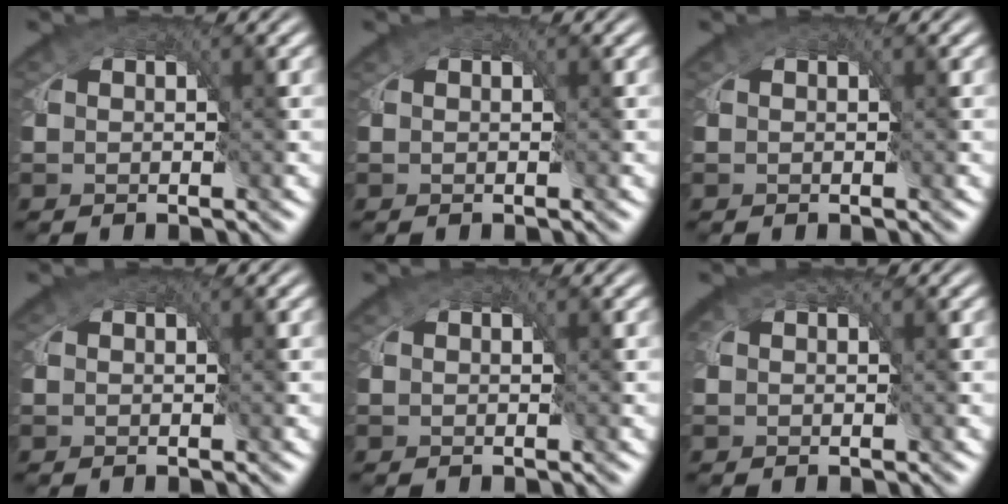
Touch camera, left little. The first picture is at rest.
{"total": 0.0}
{"total": 0.0}
{"total": 0.8, "force": [0.3, 0.5, 0.5], "torque": [-0.008, -0.003, 0.005]}
{"total": 0.0}
{"total": 2.0, "force": [0.9, 1.2, 1.4], "torque": [-0.034, -0.004, 0.016]}